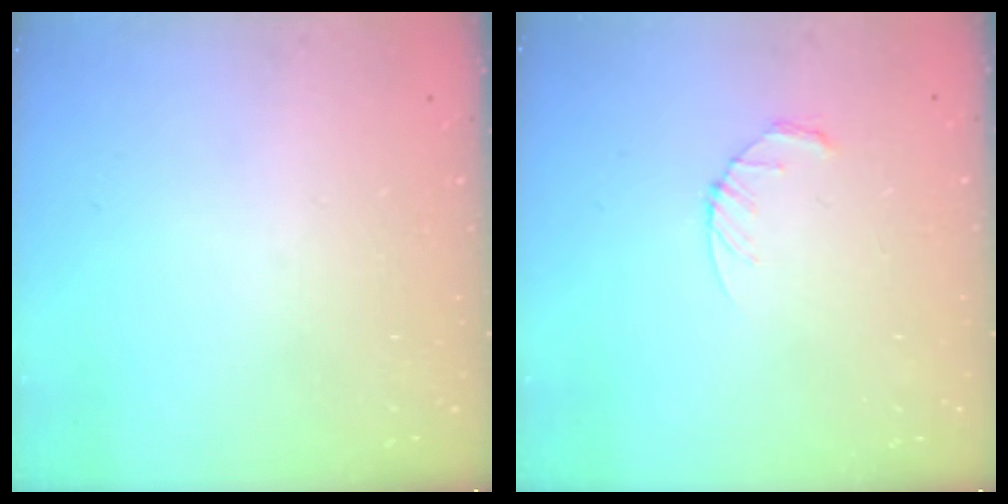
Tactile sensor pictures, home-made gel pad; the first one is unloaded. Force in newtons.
{"total": 3.4, "press": 3.4, "slide": 0.5}